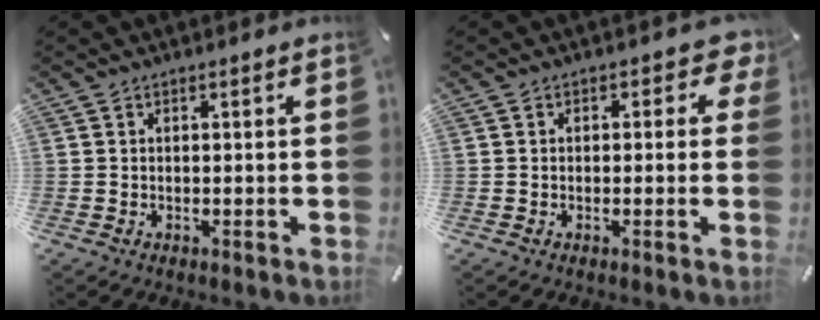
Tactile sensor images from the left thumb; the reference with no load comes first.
{"total": 3.4, "force": [0.6, 2.3, 2.4], "torque": [-0.024, 0.001, 0.004]}